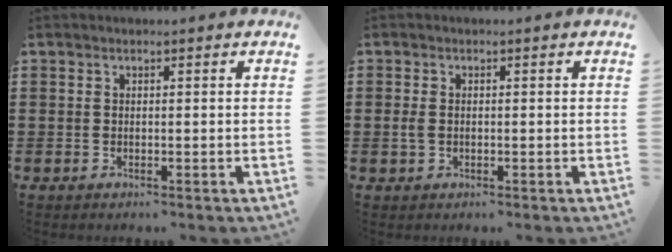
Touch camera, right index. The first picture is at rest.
{"total": 1.6, "force": [-0.2, 0.9, 1.3], "torque": [-0.042, -0.003, -0.008]}